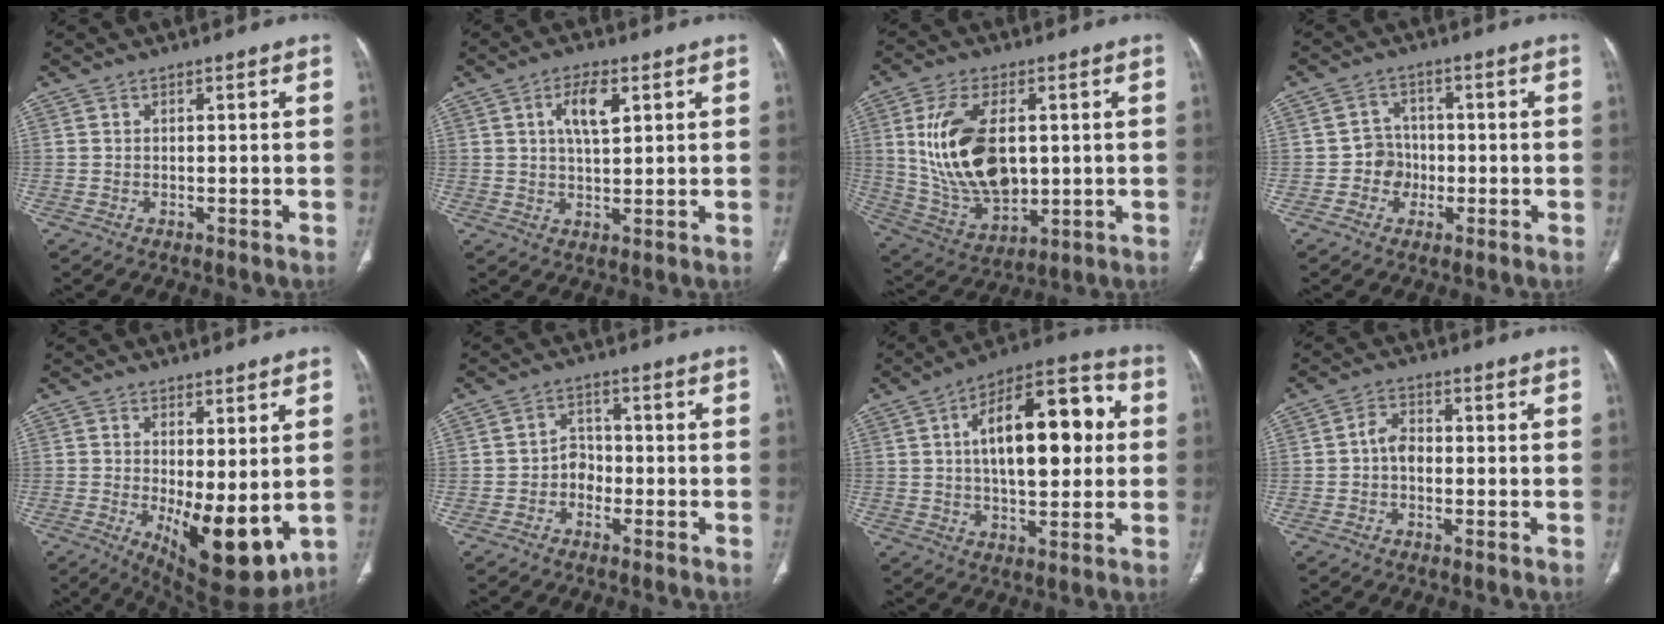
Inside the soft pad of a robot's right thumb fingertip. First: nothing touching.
{"total": 6.5, "force": [2.4, 2.8, 5.3], "torque": [-0.088, -0.006, 0.042]}
{"total": 18.4, "force": [2.3, 10.6, 14.9], "torque": [-0.271, -0.013, 0.060]}
{"total": 4.5, "force": [-1.2, 4.2, 1.2], "torque": [0.010, 0.014, -0.027]}
{"total": 12.1, "force": [-1.3, 4.9, 11.0], "torque": [-0.153, -0.031, -0.002]}
{"total": 3.4, "force": [-1.5, 2.8, 1.4], "torque": [-0.002, 0.018, -0.033]}
{"total": 20.3, "force": [3.3, 9.6, 17.6], "torque": [-0.240, 0.027, 0.043]}
{"total": 4.1, "force": [-0.4, 2.7, 3.1], "torque": [-0.047, 0.009, -0.016]}